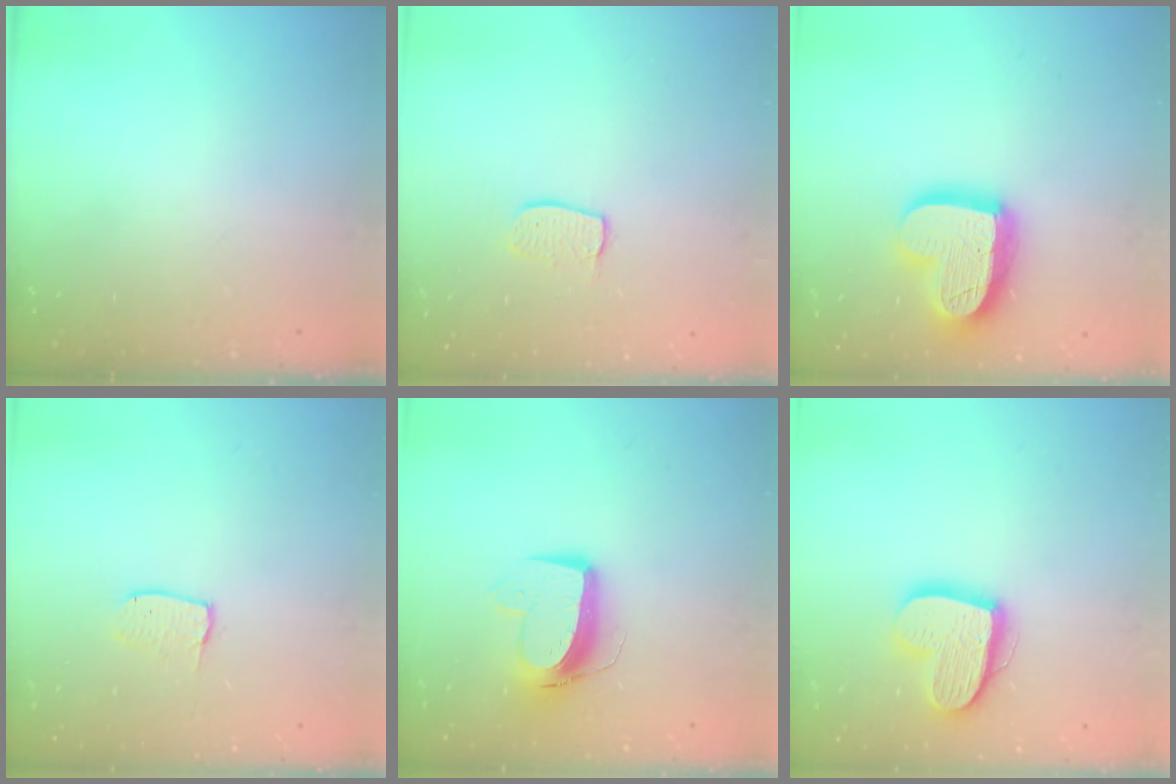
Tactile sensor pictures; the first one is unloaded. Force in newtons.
{"total": 7.1, "press": 7.1, "slide": 0.3}
{"total": 18.7, "press": 18.7, "slide": 1.4}
{"total": 3.8, "press": 3.8, "slide": 0.3}
{"total": 11.1, "press": 11.0, "slide": 1.0}
{"total": 16.2, "press": 16.2, "slide": 1.4}